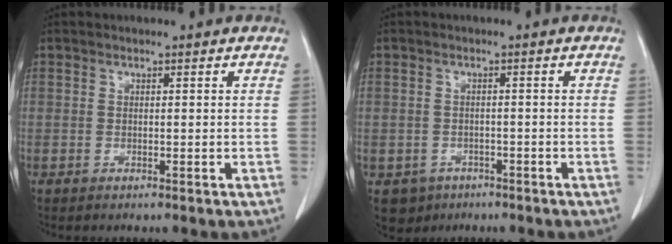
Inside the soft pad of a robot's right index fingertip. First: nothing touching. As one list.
[{"total": 4.0, "force": [-2.2, 3.3, 0.5], "torque": [-0.005, 0.007, -0.029]}]